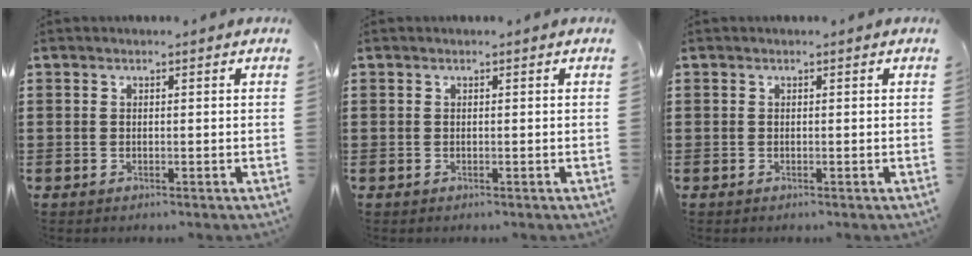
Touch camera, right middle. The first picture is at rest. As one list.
[{"total": 0.0}, {"total": 0.0}]